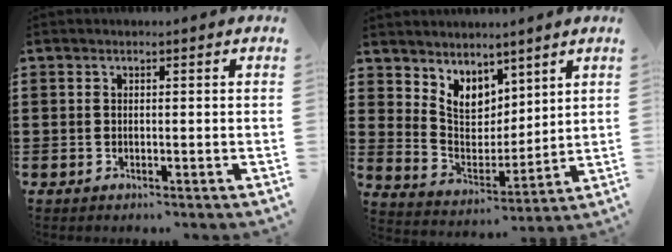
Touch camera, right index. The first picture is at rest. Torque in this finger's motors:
{"motor_torque": [0.50, 0.82, 0.19, 0.05]}